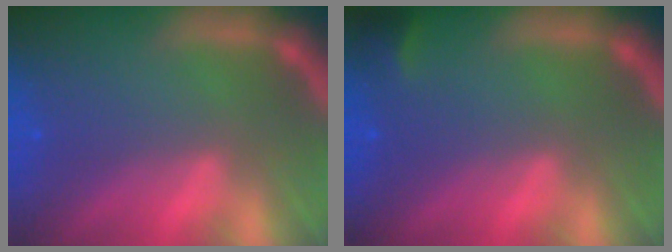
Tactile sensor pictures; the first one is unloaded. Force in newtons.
{"total": 1.4}